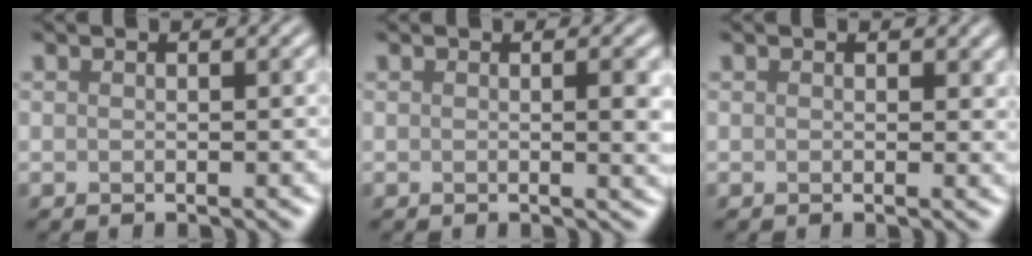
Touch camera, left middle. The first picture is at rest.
{"total": 2.1, "force": [0.1, 0.5, 2.1], "torque": [-0.023, -0.003, -0.002]}
{"total": 1.1, "force": [0.5, 0.8, 0.6], "torque": [-0.003, -0.002, 0.002]}